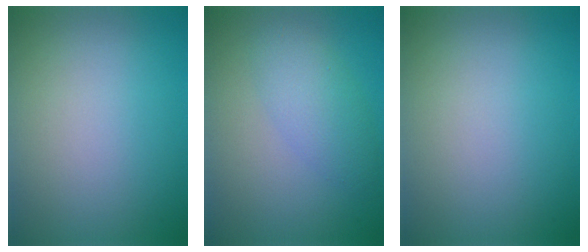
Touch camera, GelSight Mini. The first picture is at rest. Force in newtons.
{"total": 3.2, "press": 3.2, "slide": 0.1}
{"total": 0.0}